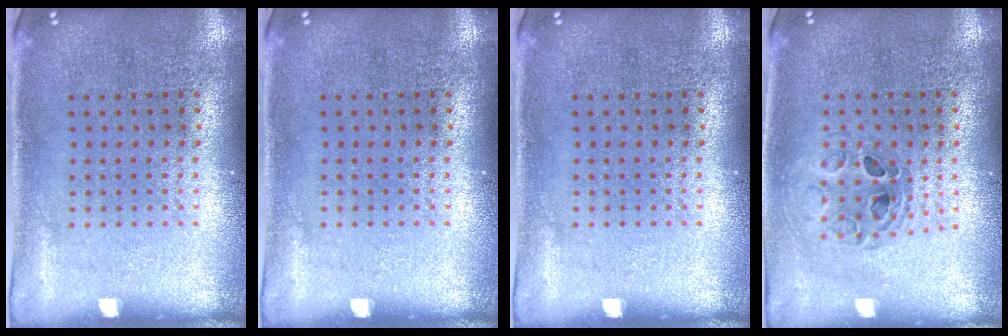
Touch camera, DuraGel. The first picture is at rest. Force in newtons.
{"total": 0.0}
{"total": 0.0}
{"total": 0.8, "press": 0.7, "slide": 0.2}